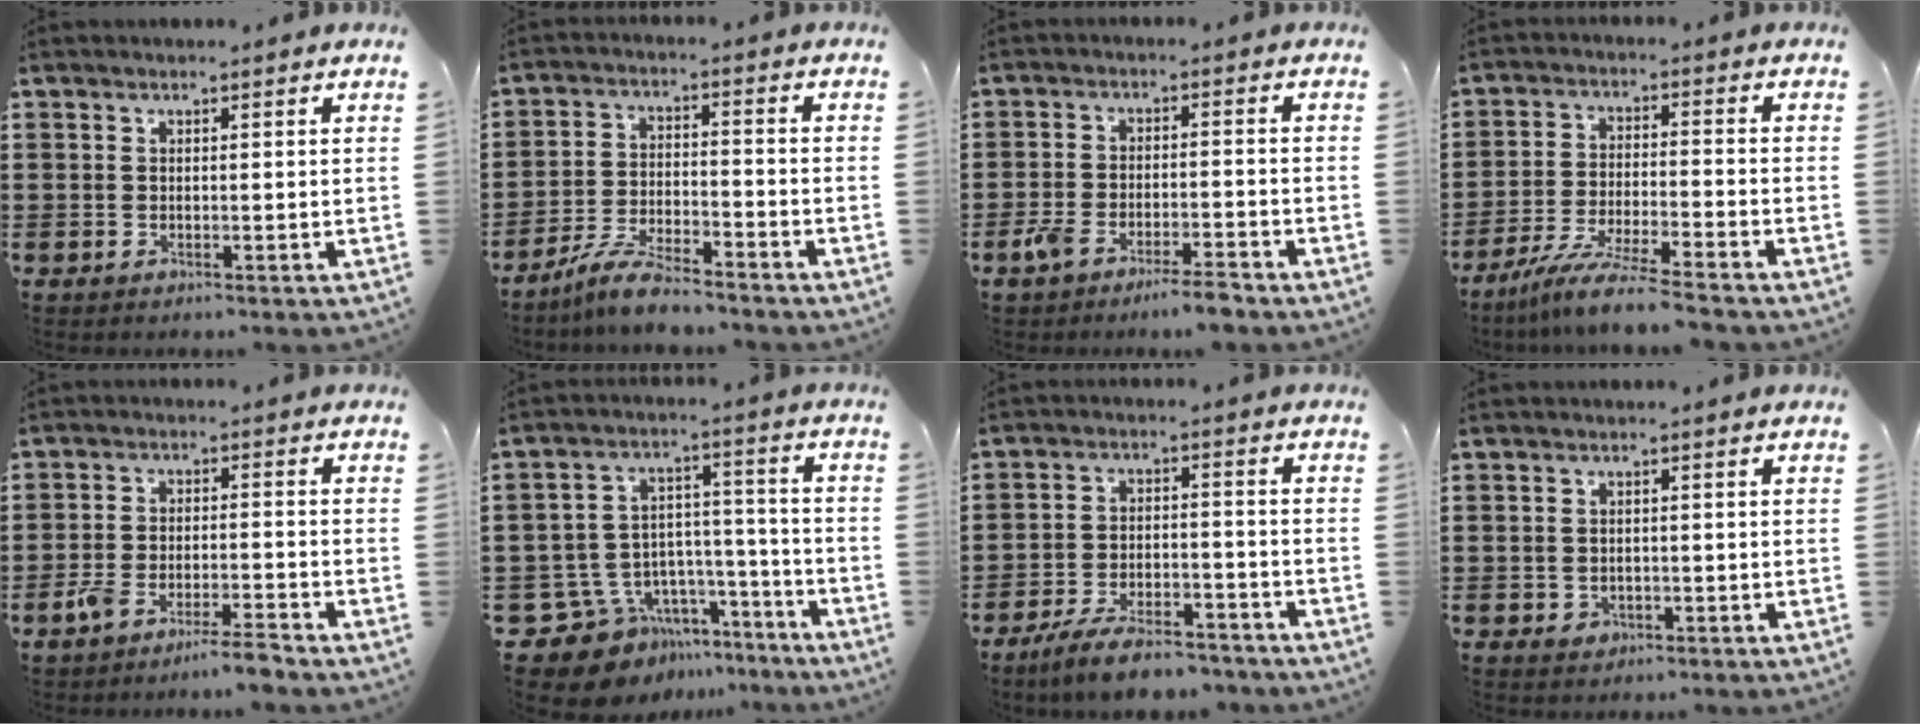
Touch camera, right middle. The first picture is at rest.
{"total": 6.4, "force": [-5.7, 0.7, 2.8], "torque": [-0.064, -0.003, -0.112]}
{"total": 4.9, "force": [-4.0, 0.6, 2.7], "torque": [-0.063, -0.004, -0.080]}
{"total": 7.9, "force": [-6.9, -0.4, 3.8], "torque": [-0.080, -0.012, -0.135]}
{"total": 4.8, "force": [-4.3, 0.1, 2.1], "torque": [-0.050, -0.003, -0.085]}
{"total": 10.9, "force": [-8.9, 6.0, 2.0], "torque": [-0.057, 0.025, -0.166]}
{"total": 7.2, "force": [-6.5, 1.3, 2.9], "torque": [-0.059, 0.007, -0.125]}
{"total": 1.0, "force": [-0.4, 0.9, 0.3], "torque": [-0.010, 0.003, -0.011]}